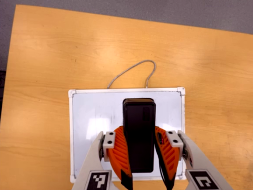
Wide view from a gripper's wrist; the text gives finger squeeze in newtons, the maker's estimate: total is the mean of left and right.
{"total": 10.8, "left": 8.9, "right": 12.7}